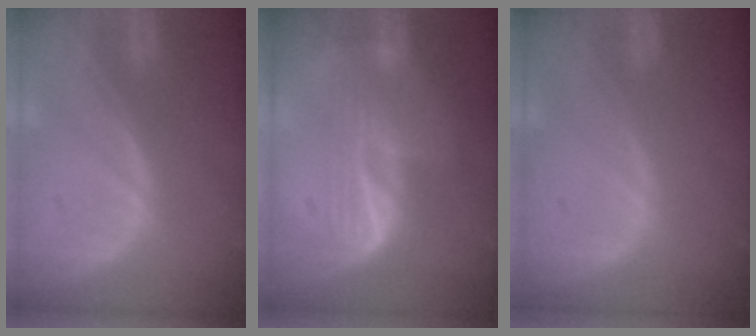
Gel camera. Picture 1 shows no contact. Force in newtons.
{"total": 6.8, "press": 5.7, "slide": 3.8}
{"total": 0.0}